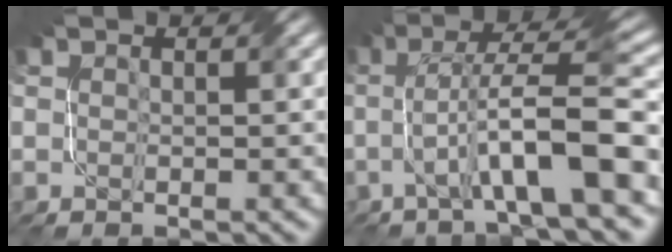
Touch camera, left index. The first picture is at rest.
{"total": 9.1, "force": [-1.7, 1.3, 8.9], "torque": [-0.142, 0.020, -0.034]}